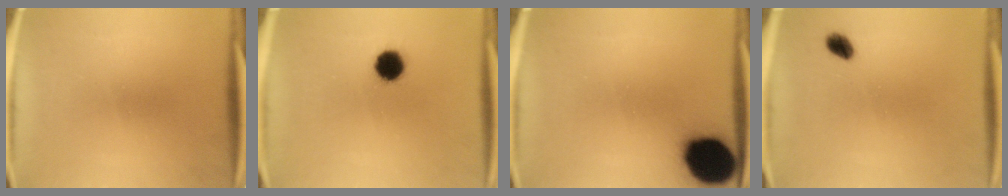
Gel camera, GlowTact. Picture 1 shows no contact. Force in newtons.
{"total": 6.6}
{"total": 17.6}
{"total": 2.8}